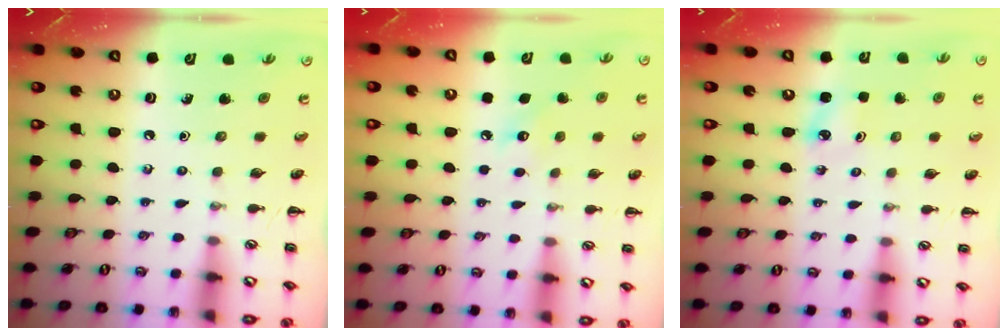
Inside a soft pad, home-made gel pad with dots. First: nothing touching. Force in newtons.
{"total": 5.9, "press": 5.7, "slide": 1.6}
{"total": 3.6, "press": 3.4, "slide": 1.1}